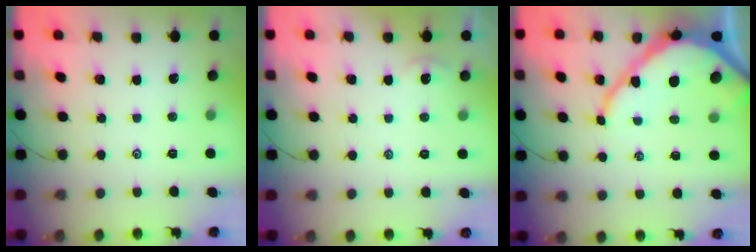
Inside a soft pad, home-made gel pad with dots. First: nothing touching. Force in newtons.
{"total": 0.0}
{"total": 11.3, "press": 11.2, "slide": 1.2}